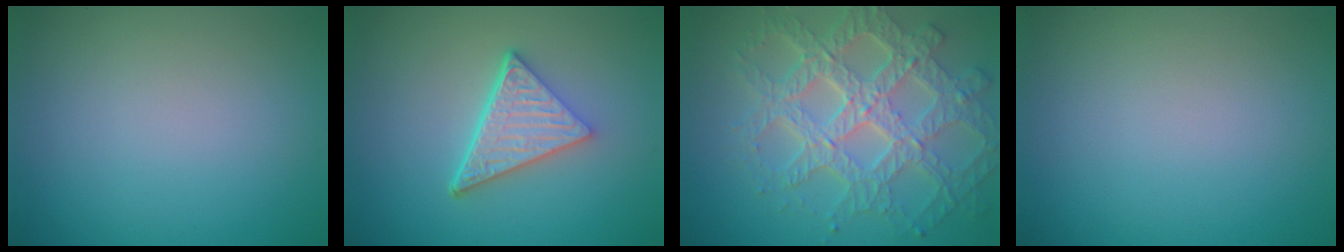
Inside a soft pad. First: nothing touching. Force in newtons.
{"total": 5.2, "press": 3.7, "slide": 3.7}
{"total": 7.7, "press": 5.8, "slide": 5.1}
{"total": 0.0}